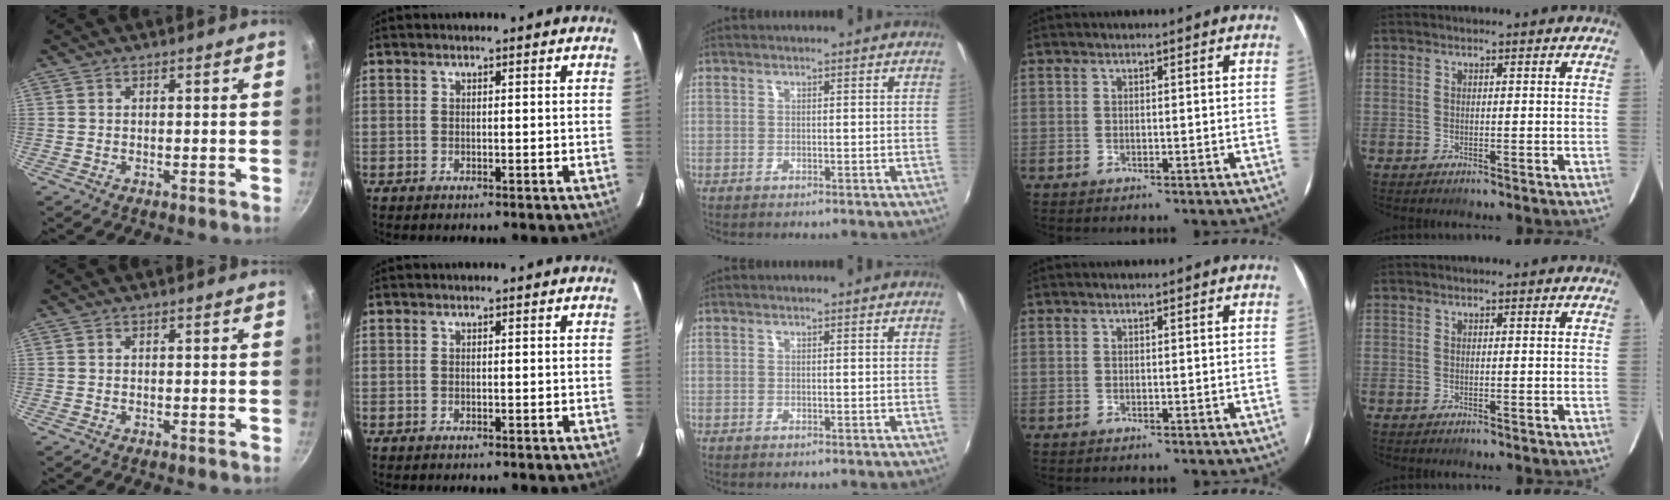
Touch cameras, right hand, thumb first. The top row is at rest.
{}